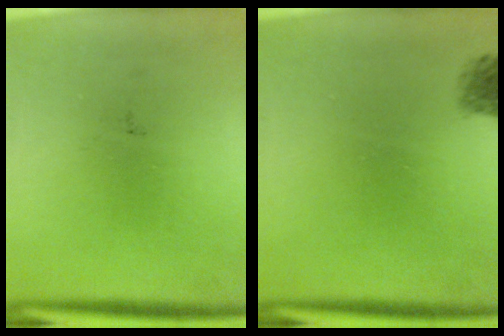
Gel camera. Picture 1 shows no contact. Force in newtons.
{"total": 1.8}